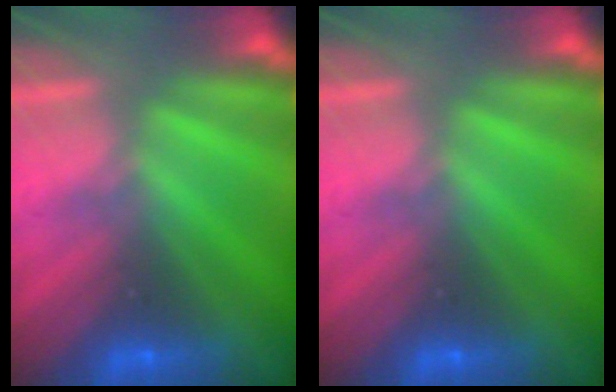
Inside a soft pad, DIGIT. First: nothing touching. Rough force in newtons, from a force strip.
{"total": 0.0}